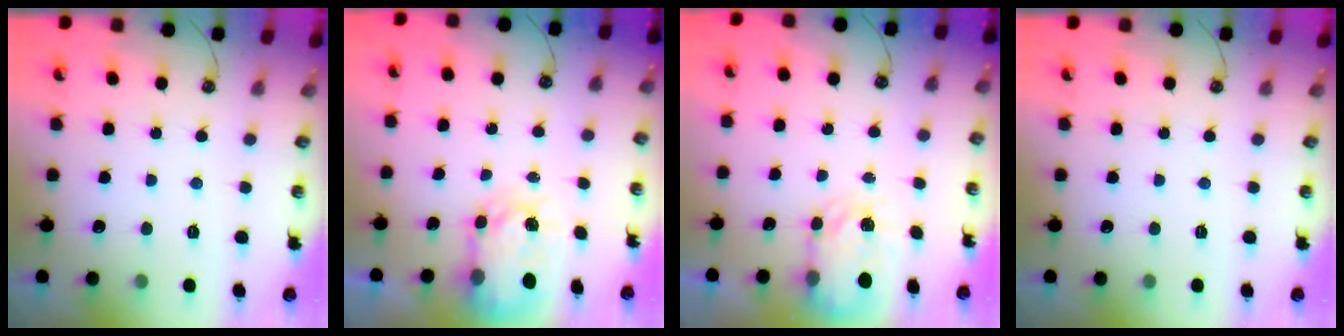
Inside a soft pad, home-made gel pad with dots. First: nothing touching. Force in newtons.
{"total": 6.2, "press": 6.2, "slide": 0.4}
{"total": 5.0, "press": 5.0, "slide": 0.3}
{"total": 0.0}